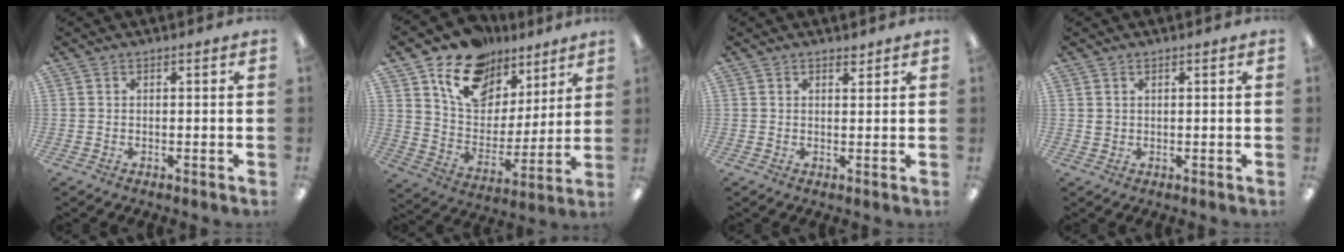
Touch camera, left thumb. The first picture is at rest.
{"total": 15.7, "force": [10.5, 10.1, 5.8], "torque": [-0.106, -0.060, 0.195]}
{"total": 1.8, "force": [1.6, 0.7, 0.5], "torque": [0.005, -0.010, 0.027]}
{"total": 1.2, "force": [0.7, 1.0, 0.3], "torque": [-0.008, 0.002, 0.013]}